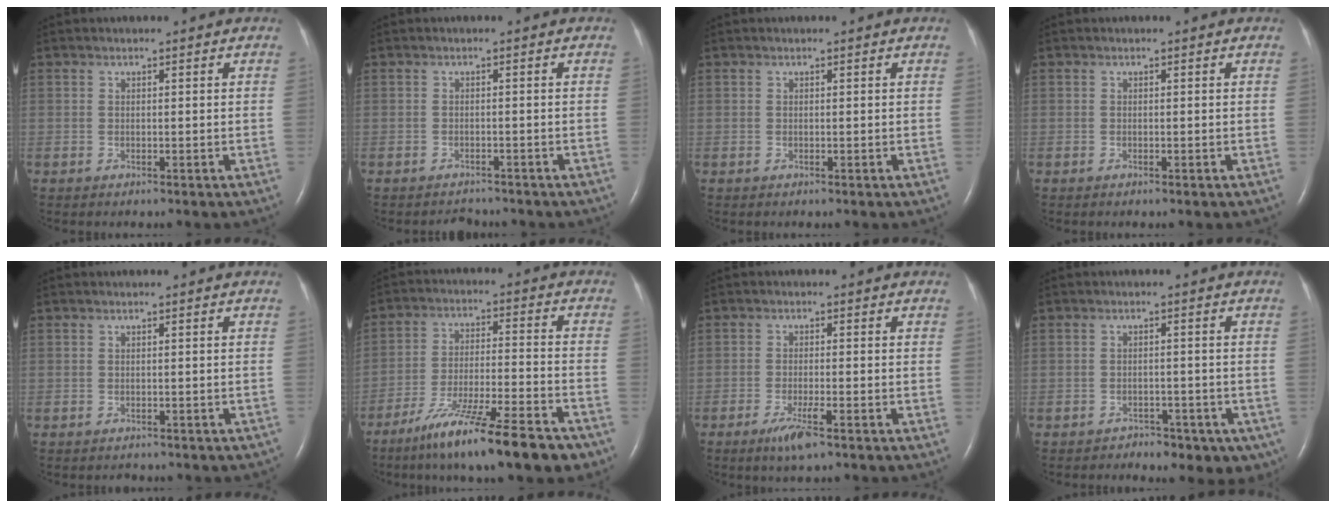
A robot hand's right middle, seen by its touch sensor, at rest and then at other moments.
{"total": 2.3, "force": [-2.2, 0.8, 0.1], "torque": [-0.006, -0.004, -0.028]}
{"total": 0.0}
{"total": 0.0}
{"total": 3.4, "force": [-3.0, 1.3, 1.0], "torque": [-0.011, -0.003, -0.029]}
{"total": 16.7, "force": [-12.2, 1.4, 11.4], "torque": [-0.172, -0.030, -0.202]}
{"total": 3.9, "force": [-2.4, 0.2, 3.1], "torque": [-0.065, -0.009, -0.045]}
{"total": 6.4, "force": [-4.3, 4.1, 2.3], "torque": [-0.018, 0.016, -0.054]}